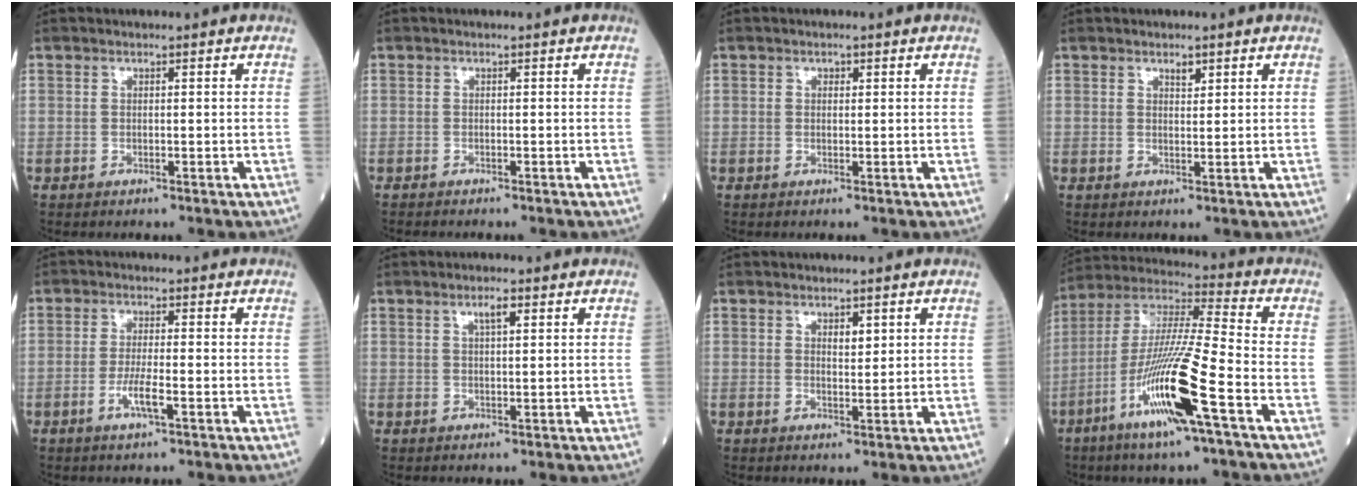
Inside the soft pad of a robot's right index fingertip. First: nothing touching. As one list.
[{"total": 1.3, "force": [-1.2, 0.1, 0.5], "torque": [-0.009, -0.003, -0.018]}, {"total": 0.9, "force": [0.3, 0.7, 0.4], "torque": [-0.006, 0.002, 0.004]}, {"total": 1.4, "force": [1.0, 0.5, 0.8], "torque": [-0.012, -0.002, 0.015]}, {"total": 3.8, "force": [-1.5, 0.2, 3.5], "torque": [-0.070, -0.005, -0.030]}, {"total": 2.3, "force": [1.2, 0.4, 2.0], "torque": [-0.037, 0.002, 0.020]}, {"total": 1.8, "force": [0.9, 0.8, 1.3], "torque": [-0.019, -0.001, 0.015]}, {"total": 16.6, "force": [-7.1, -0.1, 15.0], "torque": [-0.306, -0.017, -0.135]}]